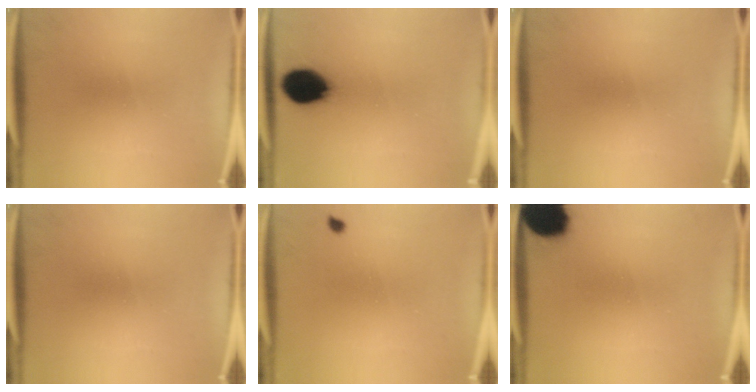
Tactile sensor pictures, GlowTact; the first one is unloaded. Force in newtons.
{"total": 12.9}
{"total": 0.0}
{"total": 0.0}
{"total": 0.7}
{"total": 15.4}